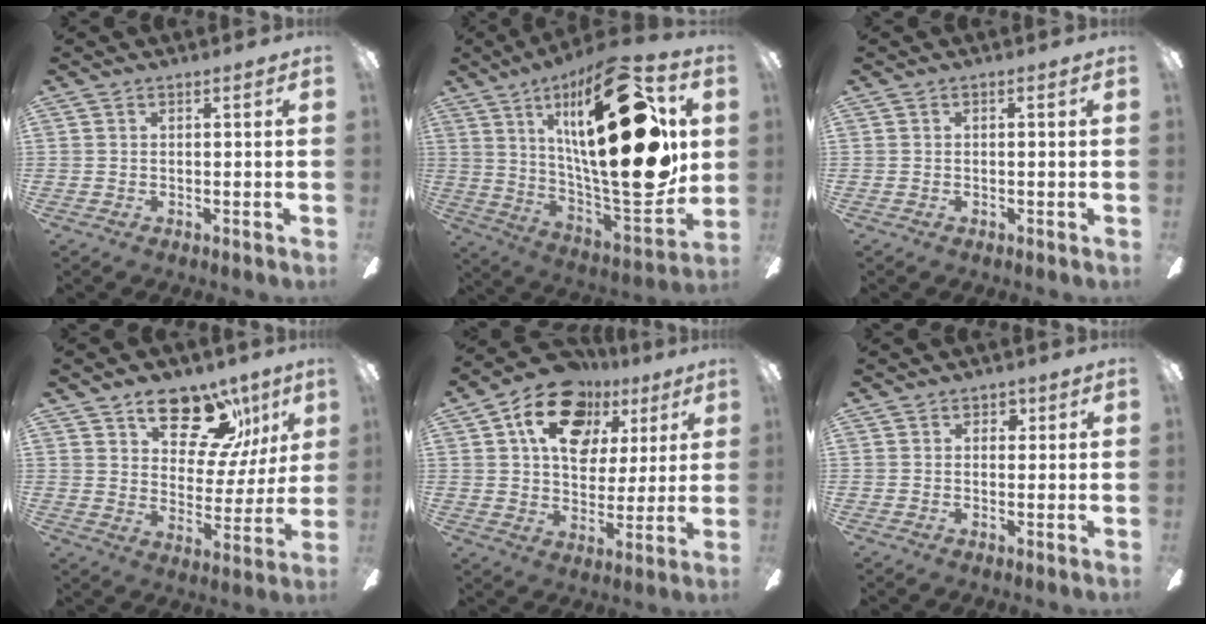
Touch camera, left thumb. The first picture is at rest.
{"total": 34.3, "force": [10.5, 12.0, 30.4], "torque": [-0.498, -0.064, 0.171]}
{"total": 0.0}
{"total": 16.4, "force": [10.5, 9.2, 8.8], "torque": [-0.120, -0.055, 0.181]}
{"total": 17.2, "force": [8.1, 11.7, 9.7], "torque": [-0.158, -0.018, 0.150]}
{"total": 1.7, "force": [0.7, 1.3, 0.8], "torque": [-0.001, 0.000, 0.008]}